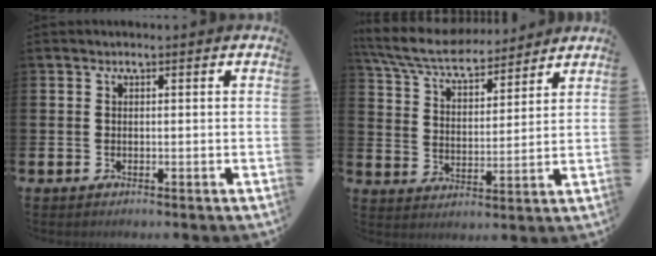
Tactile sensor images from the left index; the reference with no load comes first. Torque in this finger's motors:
{"motor_torque": [1.12, -1.02, 0.68, 0.21]}